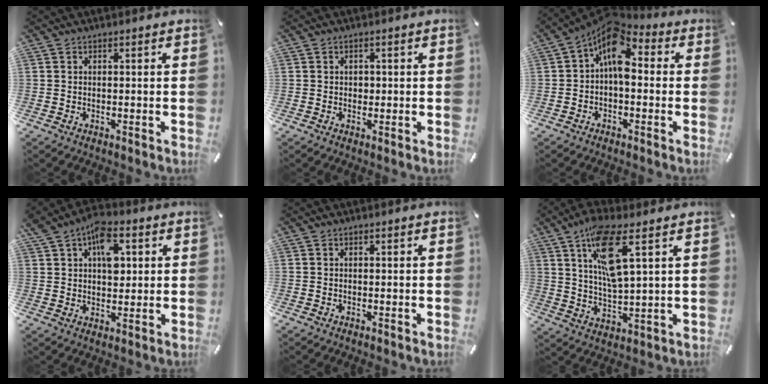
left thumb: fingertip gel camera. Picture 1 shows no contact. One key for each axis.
{"total": 1.0, "fx": 0.0, "fy": 1.0, "fz": 0.4, "tx": -0.008, "ty": 0.006, "tz": -0.003}
{"total": 9.8, "fx": 1.8, "fy": 5.8, "fz": 7.7, "tx": -0.148, "ty": -0.025, "tz": 0.029}
{"total": 9.8, "fx": 3.4, "fy": 6.5, "fz": 6.5, "tx": -0.093, "ty": -0.003, "tz": 0.062}
{"total": 0.0}
{"total": 13.4, "fx": 6.2, "fy": 3.9, "fz": 11.3, "tx": -0.214, "ty": -0.018, "tz": 0.104}